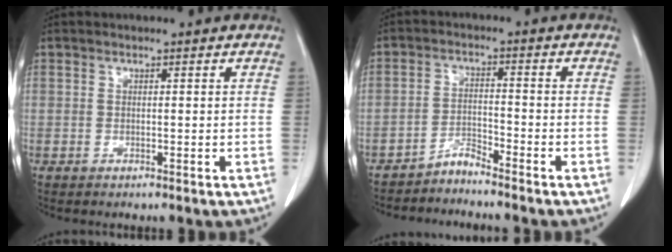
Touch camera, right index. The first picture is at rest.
{"total": 3.0, "force": [-2.9, -0.4, 0.4], "torque": [-0.005, -0.014, -0.055]}